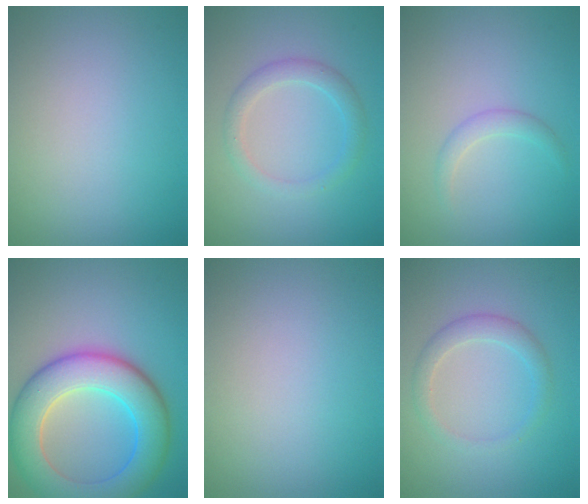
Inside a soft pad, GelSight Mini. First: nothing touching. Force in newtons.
{"total": 2.2, "press": 2.2, "slide": 0.1}
{"total": 1.3, "press": 1.3, "slide": 0.1}
{"total": 8.8, "press": 8.8, "slide": 0.4}
{"total": 0.0}
{"total": 2.2, "press": 2.2, "slide": 0.1}